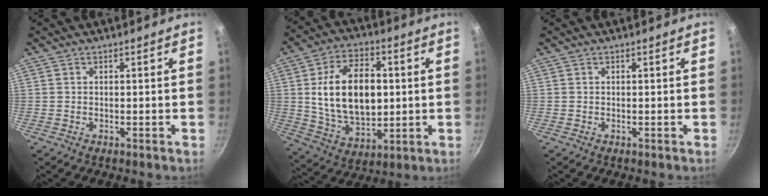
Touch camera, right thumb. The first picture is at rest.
{"total": 18.3, "force": [1.8, 11.5, 14.2], "torque": [-0.222, 0.000, 0.038]}
{"total": 0.0}